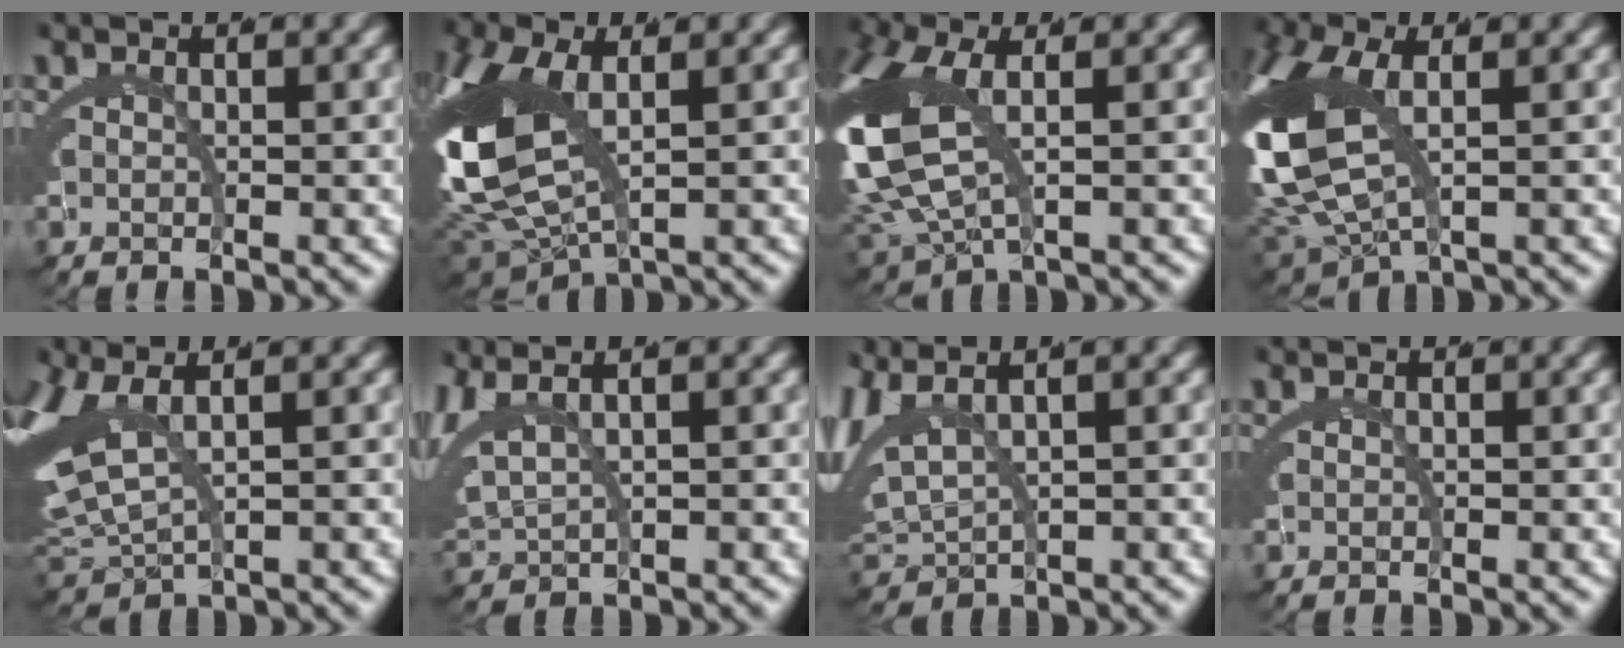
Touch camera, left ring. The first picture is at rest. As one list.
[{"total": 9.3, "force": [1.7, 5.5, 7.3], "torque": [-0.186, -0.007, 0.039]}, {"total": 7.5, "force": [1.3, 4.1, 6.1], "torque": [-0.178, -0.013, 0.041]}, {"total": 8.3, "force": [1.3, 4.9, 6.6], "torque": [-0.188, -0.014, 0.040]}, {"total": 6.3, "force": [1.6, 3.8, 4.7], "torque": [-0.137, -0.004, 0.041]}, {"total": 4.9, "force": [2.4, 2.9, 3.0], "torque": [-0.083, 0.007, 0.048]}, {"total": 5.1, "force": [1.8, 3.4, 3.4], "torque": [-0.111, -0.009, 0.047]}, {"total": 0.0}]